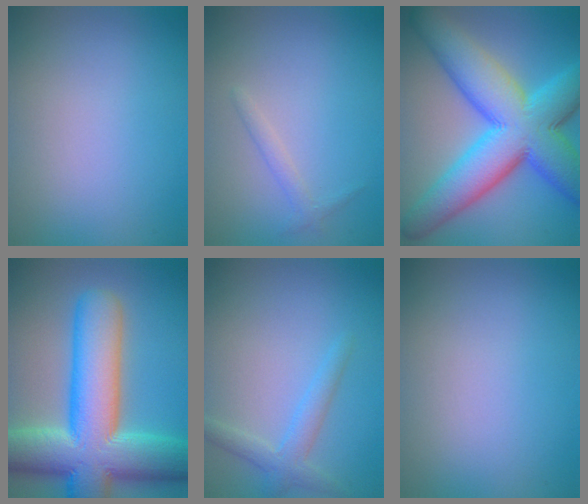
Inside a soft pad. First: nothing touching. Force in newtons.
{"total": 1.1, "press": 1.1, "slide": 0.1}
{"total": 13.1, "press": 13.1, "slide": 0.1}
{"total": 14.4, "press": 14.3, "slide": 0.7}
{"total": 2.3, "press": 2.3, "slide": 0.2}
{"total": 0.0}